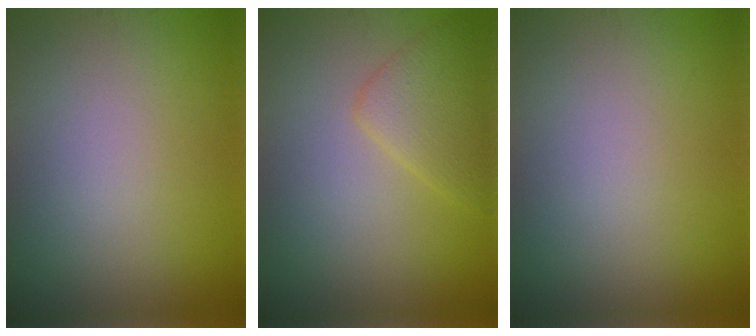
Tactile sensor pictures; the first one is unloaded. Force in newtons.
{"total": 2.3, "press": 2.3, "slide": 0.0}
{"total": 0.0}